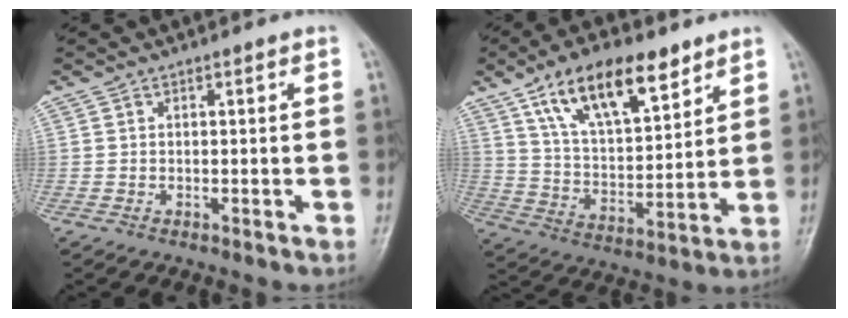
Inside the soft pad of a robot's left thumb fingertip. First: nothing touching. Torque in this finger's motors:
{"motor_torque": [0.77, 0.66, 1.44, -1.33, 0.29]}